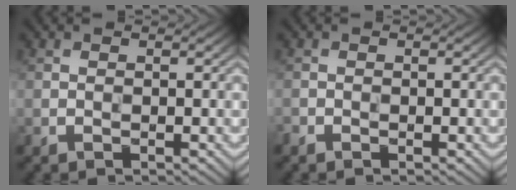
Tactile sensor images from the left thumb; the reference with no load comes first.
{"total": 0.6, "force": [-0.6, 0.2, 0.0], "torque": [-0.001, -0.003, -0.012]}